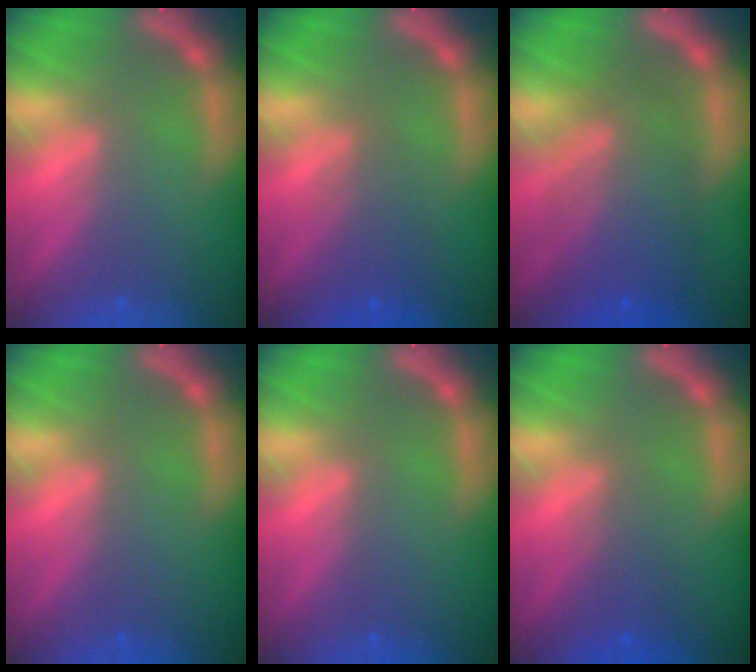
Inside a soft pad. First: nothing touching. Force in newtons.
{"total": 3.0}
{"total": 8.1}
{"total": 0.0}
{"total": 0.0}
{"total": 2.5}